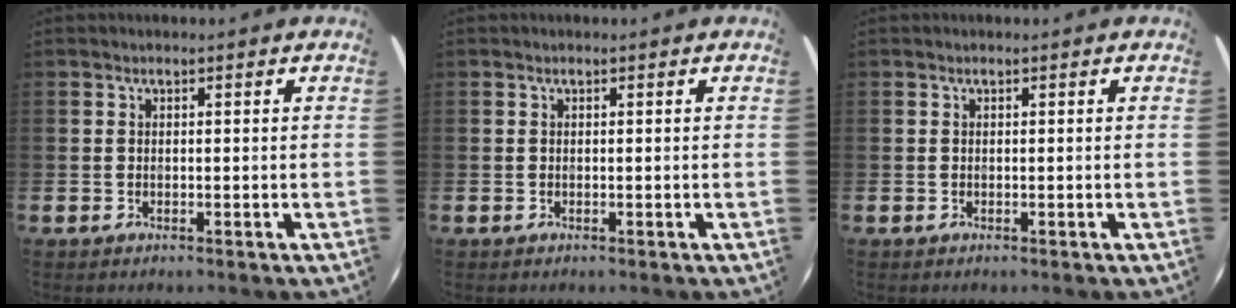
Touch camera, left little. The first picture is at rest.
{"total": 0.0}
{"total": 0.0}